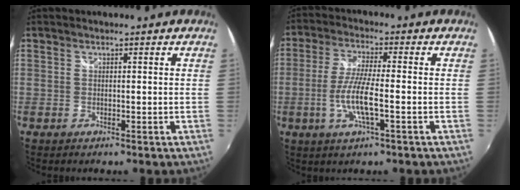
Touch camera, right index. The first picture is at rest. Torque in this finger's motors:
{"motor_torque": [0.76, -0.16, 0.50, 0.10]}